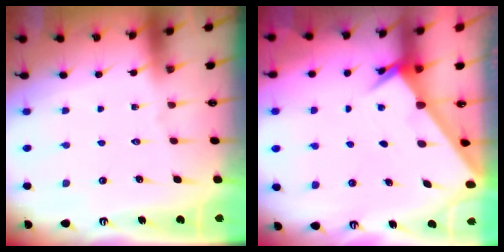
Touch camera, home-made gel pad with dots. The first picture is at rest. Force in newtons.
{"total": 2.4, "press": 2.4, "slide": 0.3}